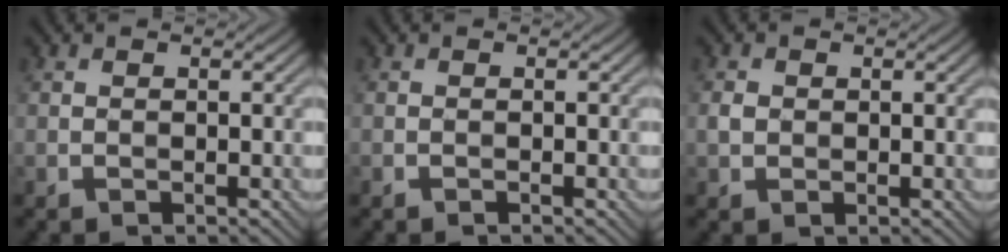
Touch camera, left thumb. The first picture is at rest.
{"total": 0.0}
{"total": 1.5, "force": [0.2, 1.3, 0.8], "torque": [-0.020, 0.000, 0.002]}